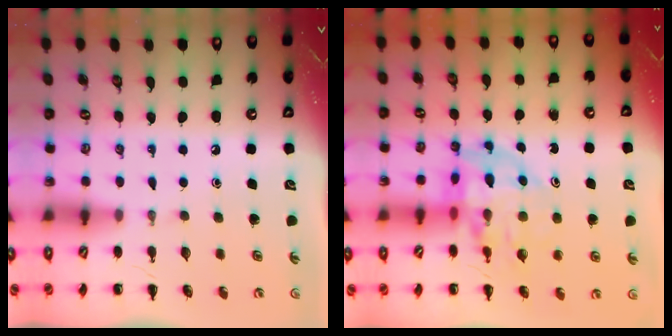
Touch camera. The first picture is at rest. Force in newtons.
{"total": 11.9, "press": 11.6, "slide": 2.8}